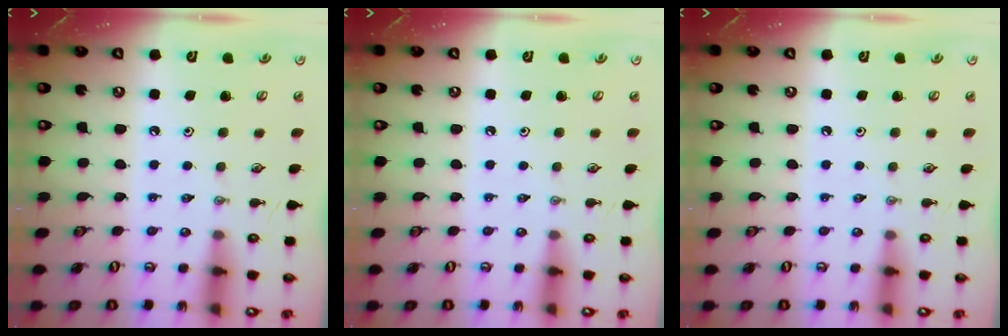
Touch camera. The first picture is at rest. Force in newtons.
{"total": 0.0}
{"total": 0.0}